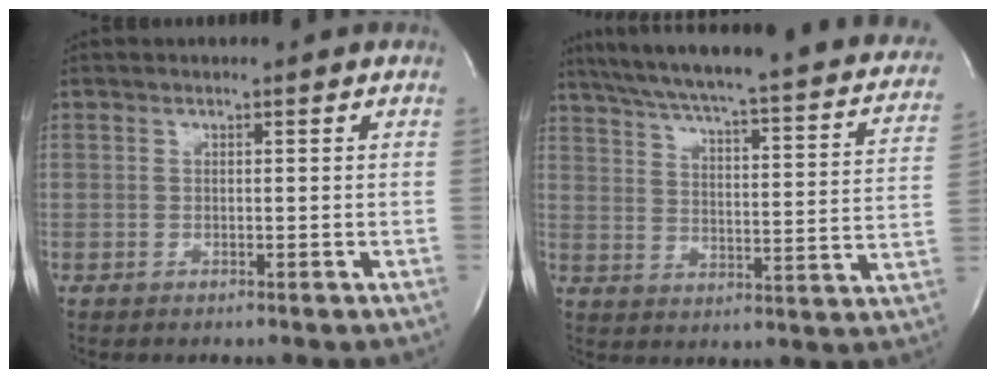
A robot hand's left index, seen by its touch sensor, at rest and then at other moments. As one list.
[{"total": 30.5, "force": [25.6, 4.5, 15.9], "torque": [-0.246, -0.045, 0.309]}]